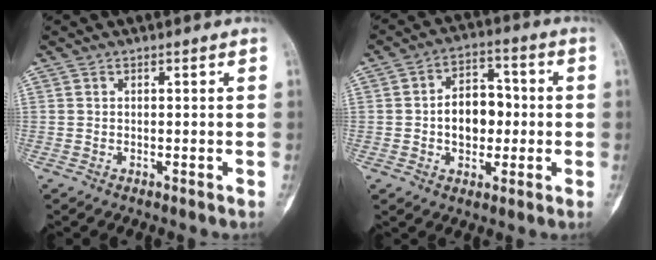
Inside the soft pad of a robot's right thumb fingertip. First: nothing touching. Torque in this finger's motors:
{"motor_torque": [0.79, 0.77, 0.13, -0.09, 0.02]}